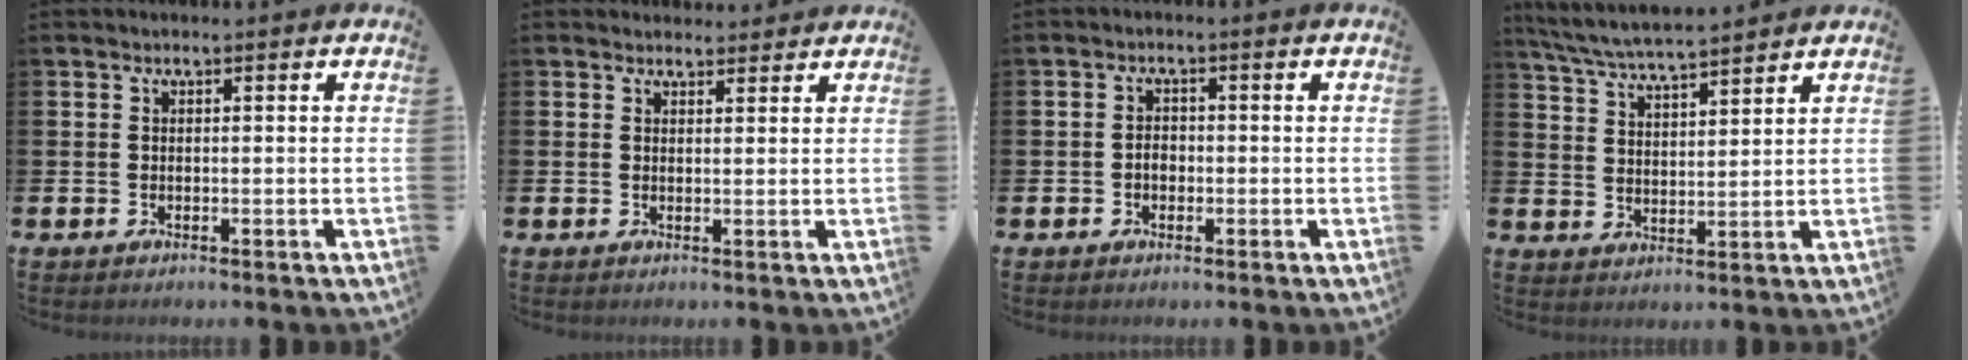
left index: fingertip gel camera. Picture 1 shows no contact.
{"total": 1.9, "force": [1.8, 0.6, -0.1], "torque": [0.009, -0.007, 0.032]}
{"total": 1.8, "force": [-0.5, 1.2, 1.2], "torque": [-0.005, -0.001, -0.014]}
{"total": 6.1, "force": [6.0, 0.2, 1.4], "torque": [-0.051, -0.031, 0.106]}